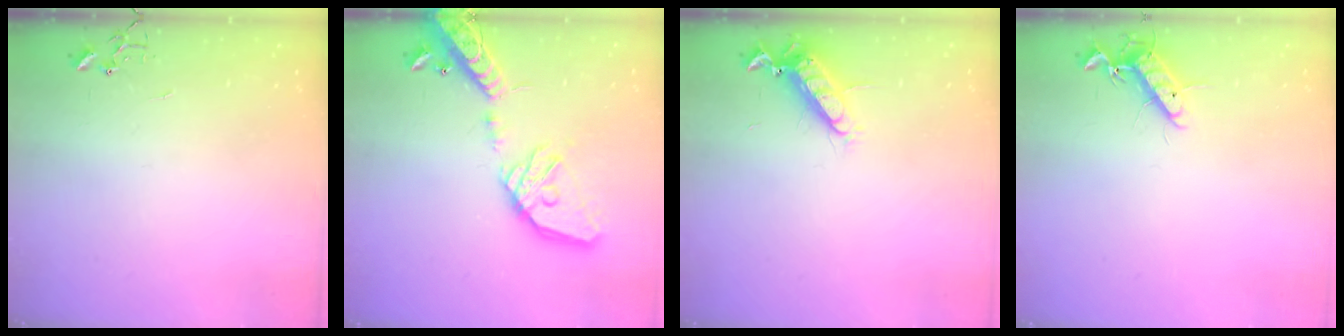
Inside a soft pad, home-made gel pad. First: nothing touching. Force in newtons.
{"total": 21.3, "press": 20.9, "slide": 3.7}
{"total": 12.4, "press": 12.3, "slide": 1.5}
{"total": 11.0, "press": 10.9, "slide": 1.9}